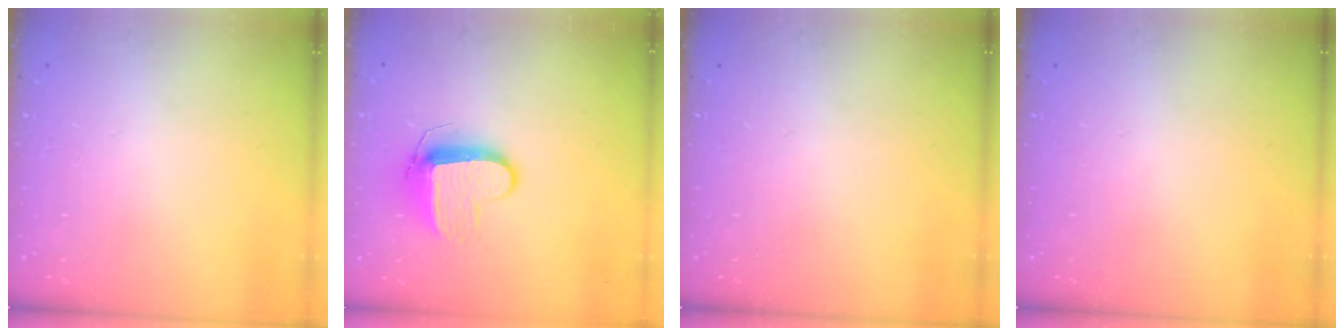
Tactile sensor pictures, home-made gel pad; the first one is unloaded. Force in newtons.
{"total": 9.7, "press": 9.7, "slide": 0.4}
{"total": 0.0}
{"total": 0.0}